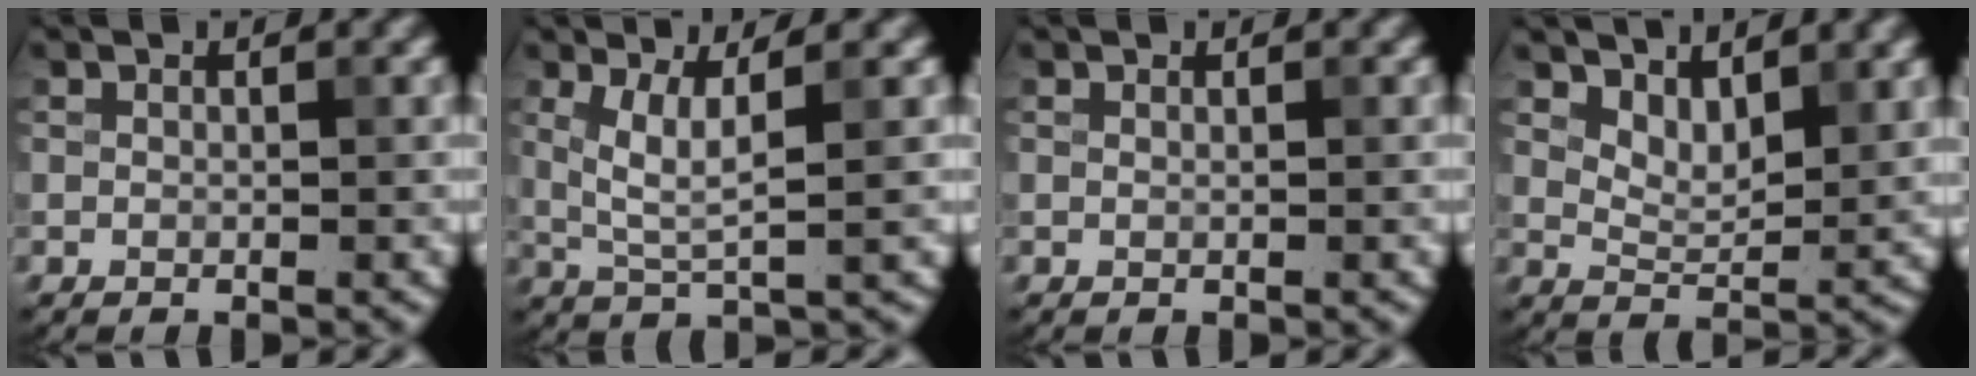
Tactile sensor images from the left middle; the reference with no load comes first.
{"total": 3.5, "force": [0.9, 0.6, 3.3], "torque": [-0.072, -0.005, 0.026]}
{"total": 0.0}
{"total": 3.3, "force": [2.5, 1.2, 1.8], "torque": [-0.033, -0.009, 0.046]}